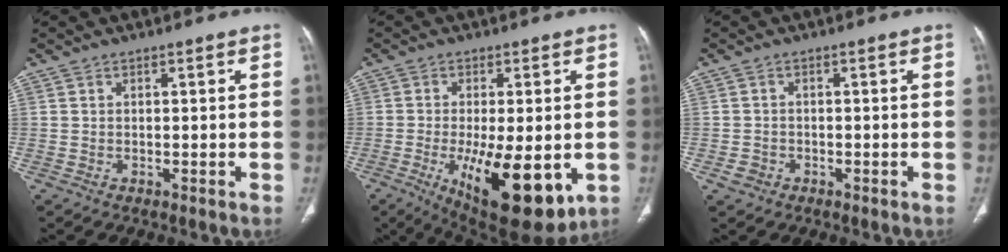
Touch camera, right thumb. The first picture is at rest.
{"total": 17.3, "force": [-4.9, 6.6, 15.2], "torque": [-0.218, -0.022, -0.054]}
{"total": 2.0, "force": [-0.9, 1.7, 0.6], "torque": [-0.008, 0.009, -0.015]}